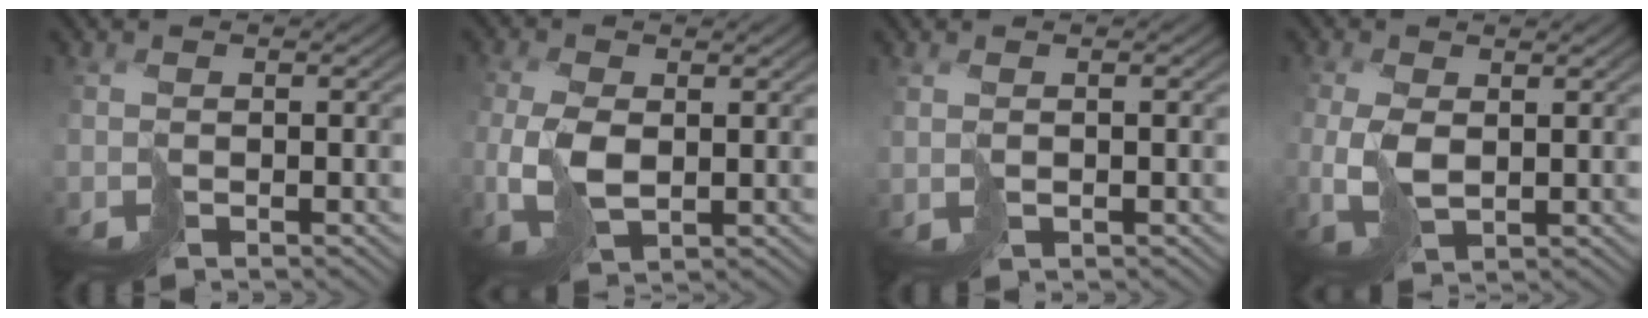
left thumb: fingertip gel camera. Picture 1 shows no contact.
{"total": 5.0, "force": [-0.4, 3.3, 3.7], "torque": [-0.106, -0.007, -0.003]}
{"total": 0.9, "force": [0.7, 0.2, 0.5], "torque": [-0.002, 0.000, 0.018]}
{"total": 3.8, "force": [0.0, 2.5, 2.8], "torque": [-0.087, -0.006, 0.008]}